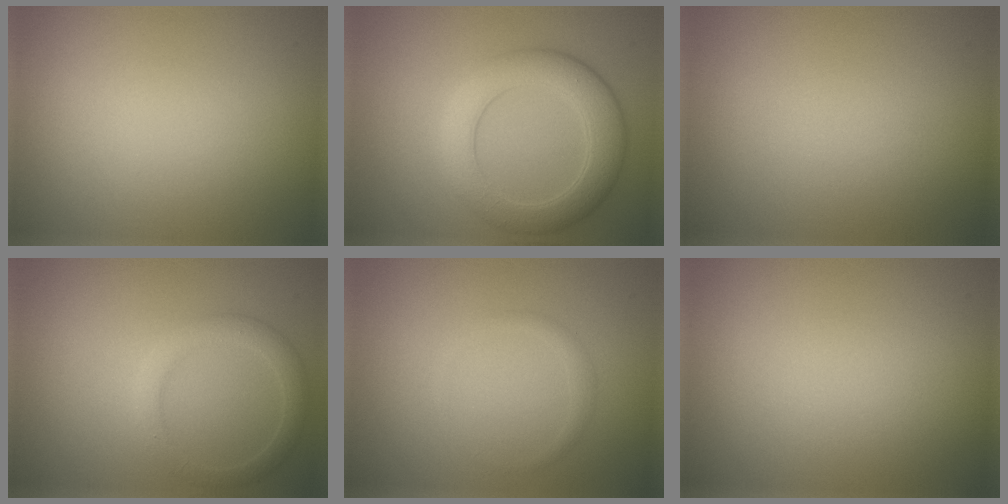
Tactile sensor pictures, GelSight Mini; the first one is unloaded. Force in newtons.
{"total": 5.2, "press": 5.2, "slide": 0.1}
{"total": 0.0}
{"total": 2.5, "press": 2.5, "slide": 0.1}
{"total": 0.9, "press": 0.9, "slide": 0.1}
{"total": 0.0}